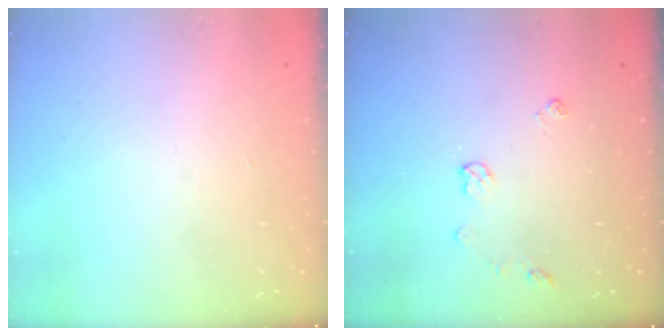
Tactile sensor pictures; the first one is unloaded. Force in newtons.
{"total": 5.9, "press": 5.8, "slide": 0.8}